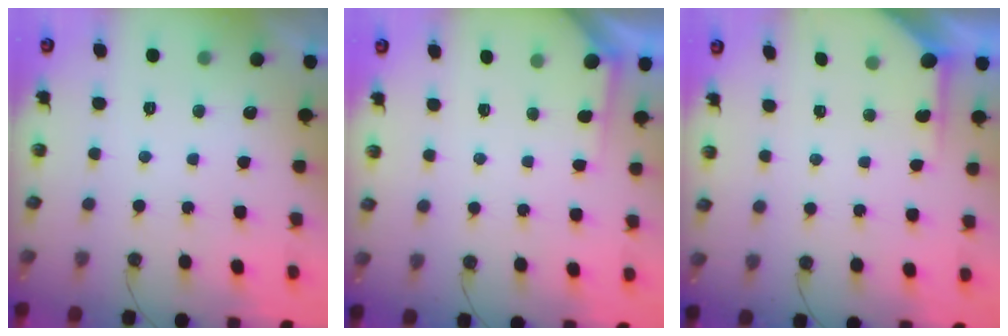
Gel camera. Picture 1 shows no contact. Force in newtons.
{"total": 2.5, "press": 2.4, "slide": 0.4}
{"total": 4.2, "press": 4.2, "slide": 0.4}